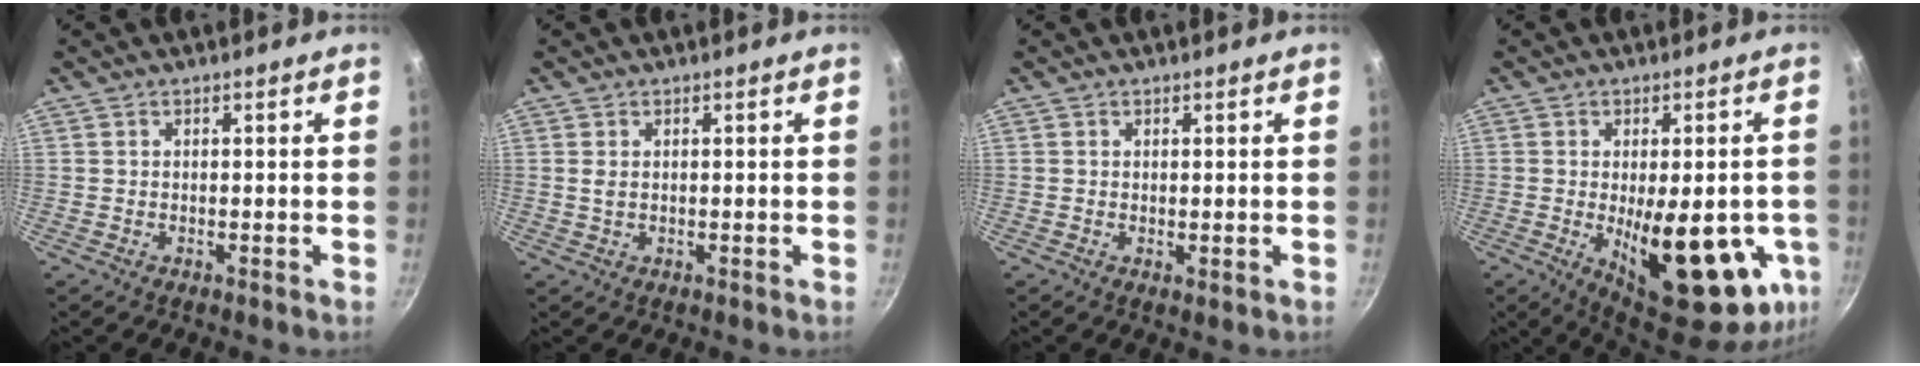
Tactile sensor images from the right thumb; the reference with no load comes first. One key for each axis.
{"total": 1.5, "fx": 0.3, "fy": 1.0, "fz": 1.0, "tx": -0.021, "ty": -0.001, "tz": 0.007}
{"total": 0.6, "fx": 0.3, "fy": 0.3, "fz": 0.5, "tx": -0.006, "ty": -0.008, "tz": 0.003}
{"total": 21.8, "fx": -4.9, "fy": 8.9, "fz": 19.3, "tx": -0.224, "ty": -0.021, "tz": -0.047}